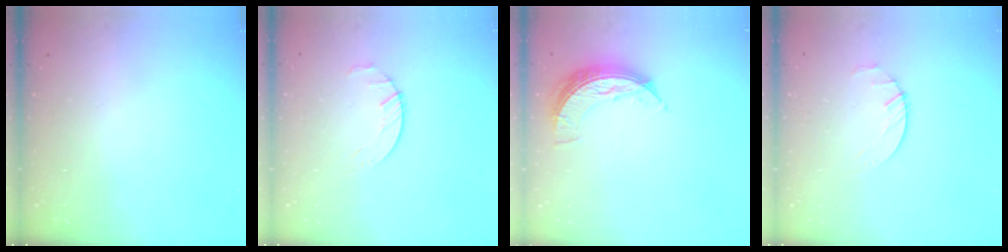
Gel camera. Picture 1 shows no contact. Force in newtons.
{"total": 2.1, "press": 2.1, "slide": 0.3}
{"total": 7.8, "press": 7.8, "slide": 0.3}
{"total": 2.2, "press": 2.2, "slide": 0.4}